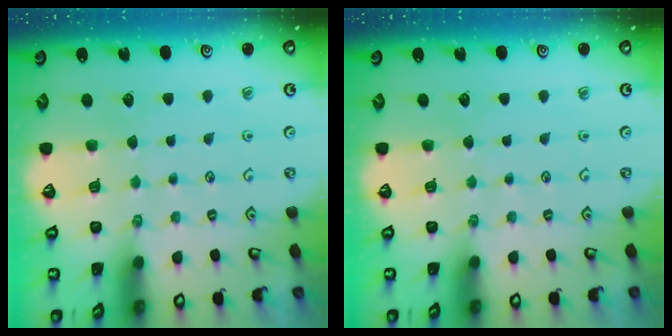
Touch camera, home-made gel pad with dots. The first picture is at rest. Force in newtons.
{"total": 0.0}